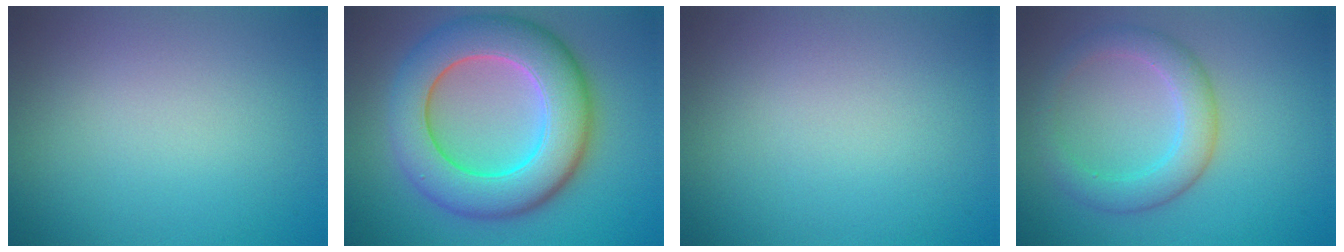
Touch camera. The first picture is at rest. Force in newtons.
{"total": 10.7, "press": 10.7, "slide": 0.6}
{"total": 0.0}
{"total": 3.7, "press": 3.7, "slide": 0.1}